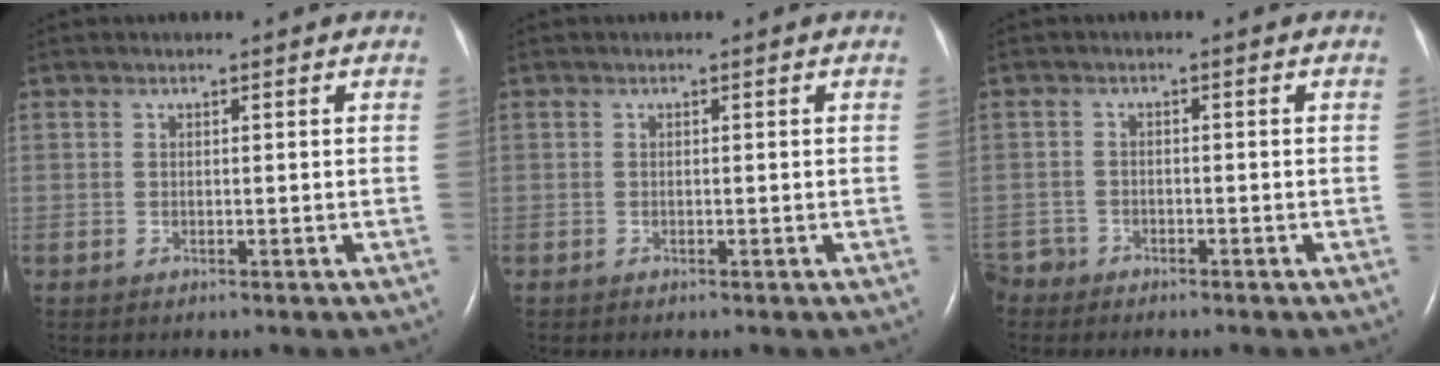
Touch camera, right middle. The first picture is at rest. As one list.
[{"total": 0.0}, {"total": 2.8, "force": [-2.5, 1.1, -0.4], "torque": [0.004, -0.001, -0.050]}]